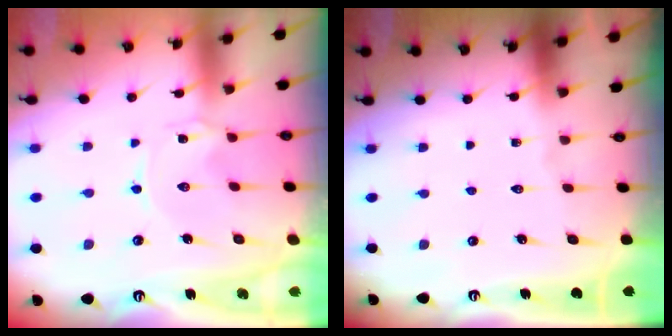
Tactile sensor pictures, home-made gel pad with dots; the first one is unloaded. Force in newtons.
{"total": 0.0}